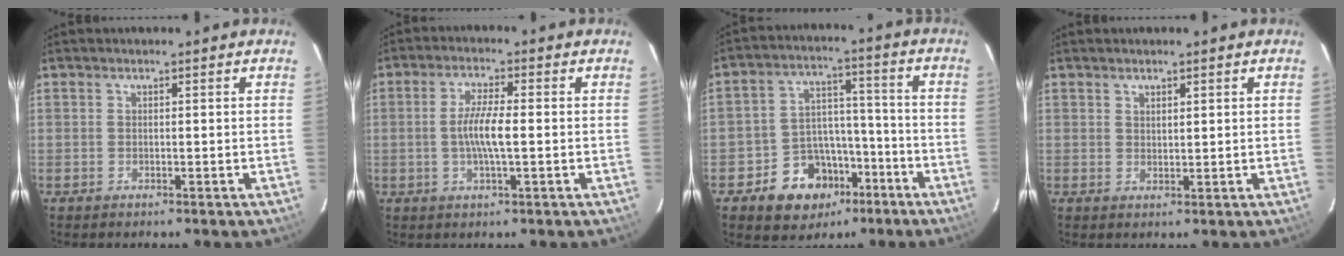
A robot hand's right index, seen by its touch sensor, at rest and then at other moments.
{"total": 5.9, "force": [-0.6, 0.9, 5.8], "torque": [-0.109, 0.001, -0.011]}
{"total": 12.1, "force": [-6.6, 9.1, 4.3], "torque": [-0.087, 0.038, -0.087]}
{"total": 1.5, "force": [1.1, 0.7, 0.6], "torque": [-0.007, 0.002, 0.021]}